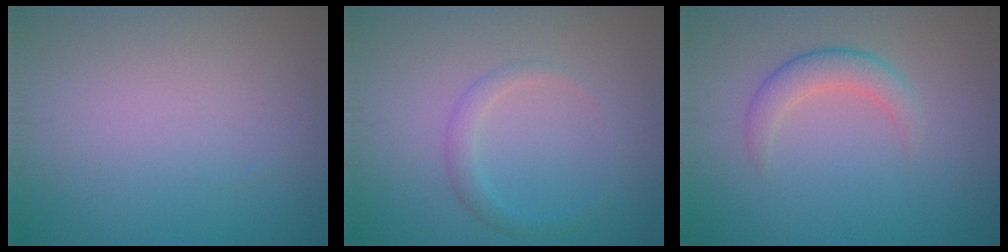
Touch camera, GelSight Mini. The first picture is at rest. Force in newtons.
{"total": 1.7, "press": 1.7, "slide": 0.1}
{"total": 2.8, "press": 2.8, "slide": 0.2}